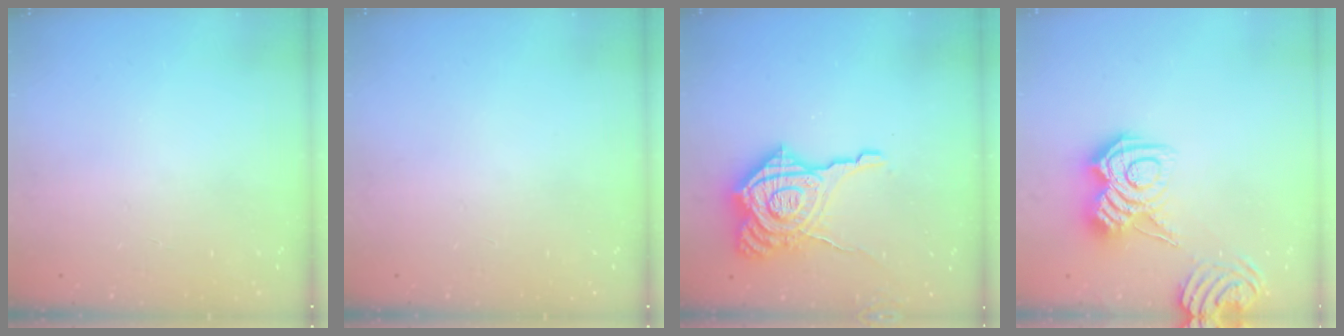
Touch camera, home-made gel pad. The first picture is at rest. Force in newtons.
{"total": 0.0}
{"total": 20.6, "press": 20.5, "slide": 1.6}
{"total": 11.2, "press": 11.1, "slide": 0.8}